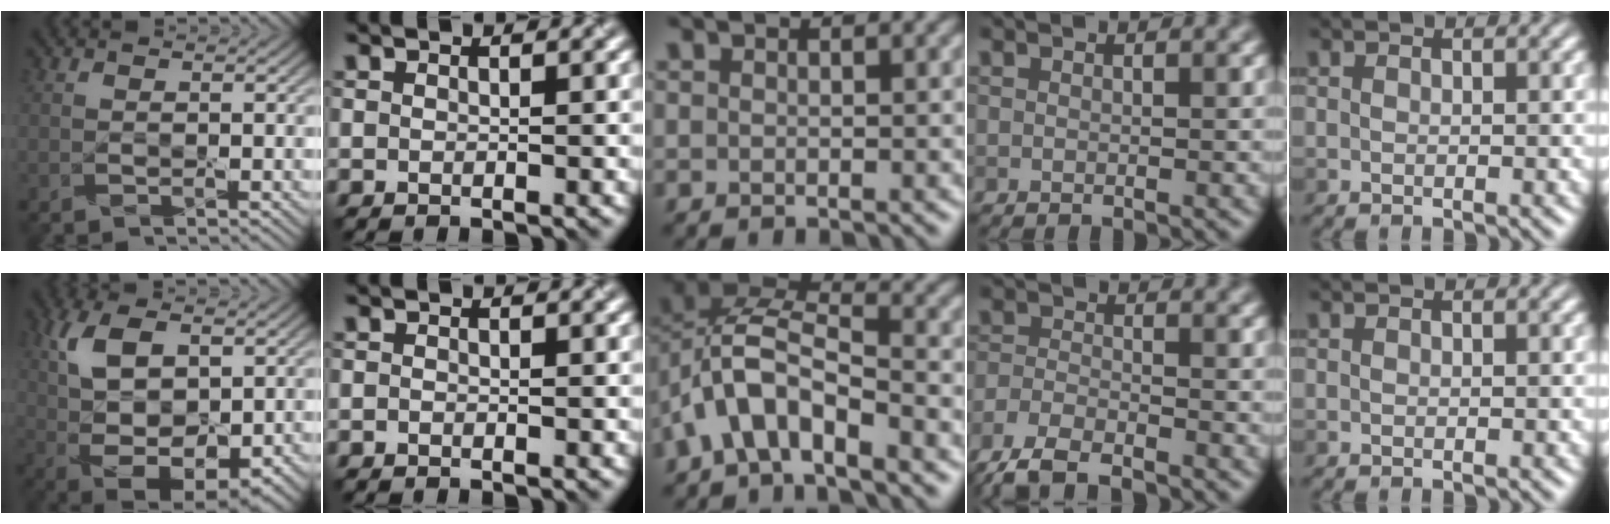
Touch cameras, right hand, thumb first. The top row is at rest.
{"thumb": {"total": 11.9, "force": [2.6, 6.0, 10.0], "torque": [-0.204, -0.004, 0.052]}, "middle": {"total": 7.6, "force": [-3.3, 3.8, 5.7], "torque": [-0.118, 0.009, -0.074]}, "ring": {"total": 5.4, "force": [-4.6, 1.4, 2.5], "torque": [-0.048, -0.008, -0.098]}}